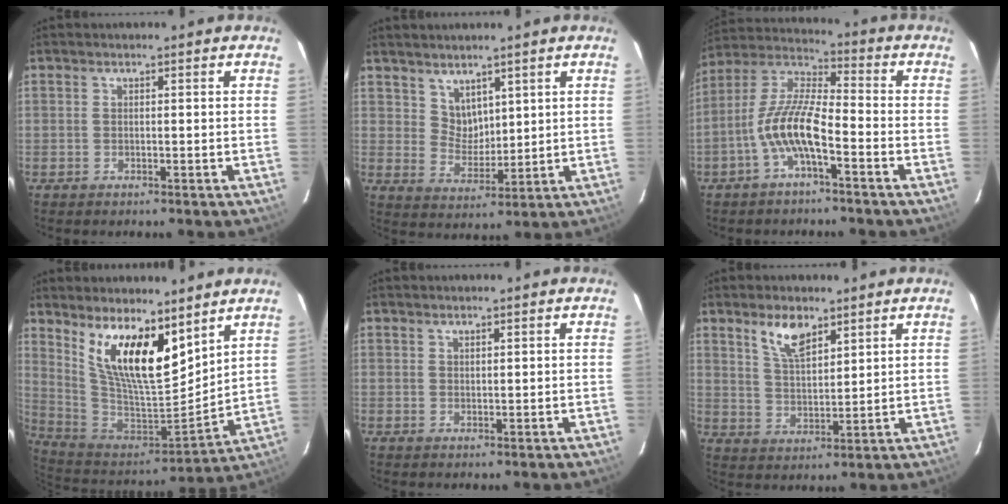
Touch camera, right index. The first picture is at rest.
{"total": 5.2, "force": [3.8, 3.2, 1.5], "torque": [-0.018, 0.001, 0.080]}
{"total": 10.5, "force": [-4.5, 2.8, 9.1], "torque": [-0.196, 0.009, -0.090]}
{"total": 16.9, "force": [9.7, 5.8, 12.6], "torque": [-0.224, -0.006, 0.191]}
{"total": 0.9, "force": [0.8, 0.3, 0.3], "torque": [-0.005, 0.001, 0.015]}
{"total": 7.0, "force": [4.6, 2.9, 4.3], "torque": [-0.077, 0.004, 0.092]}